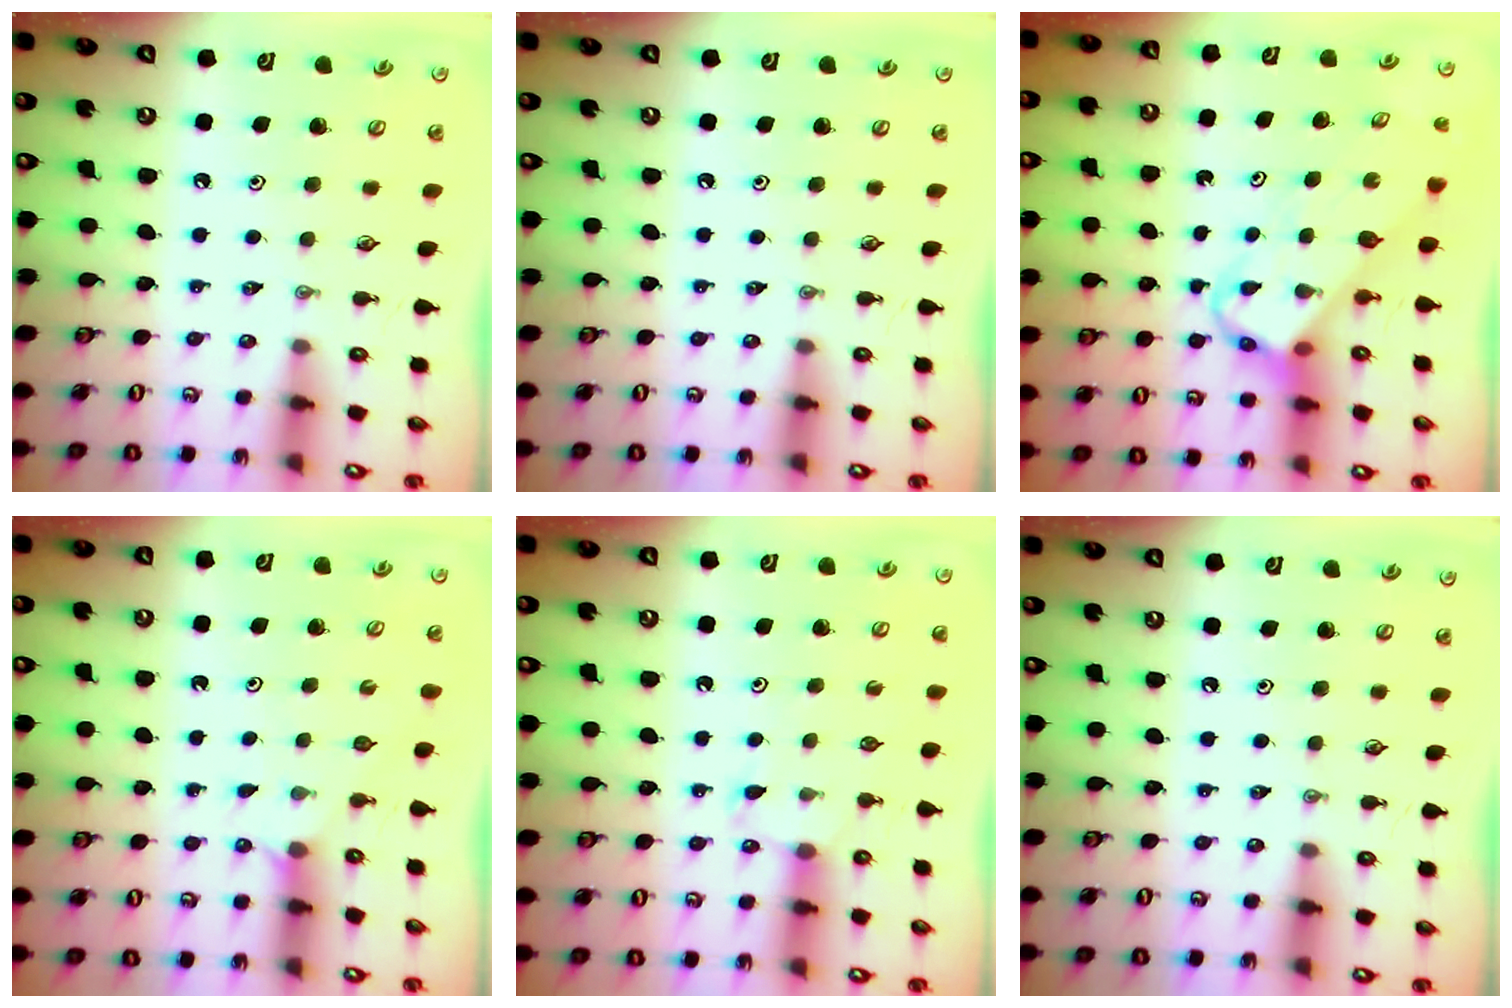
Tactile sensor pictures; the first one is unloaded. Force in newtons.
{"total": 0.0}
{"total": 5.2, "press": 5.2, "slide": 0.4}
{"total": 1.9, "press": 1.9, "slide": 0.3}
{"total": 5.6, "press": 5.6, "slide": 0.5}
{"total": 0.0}